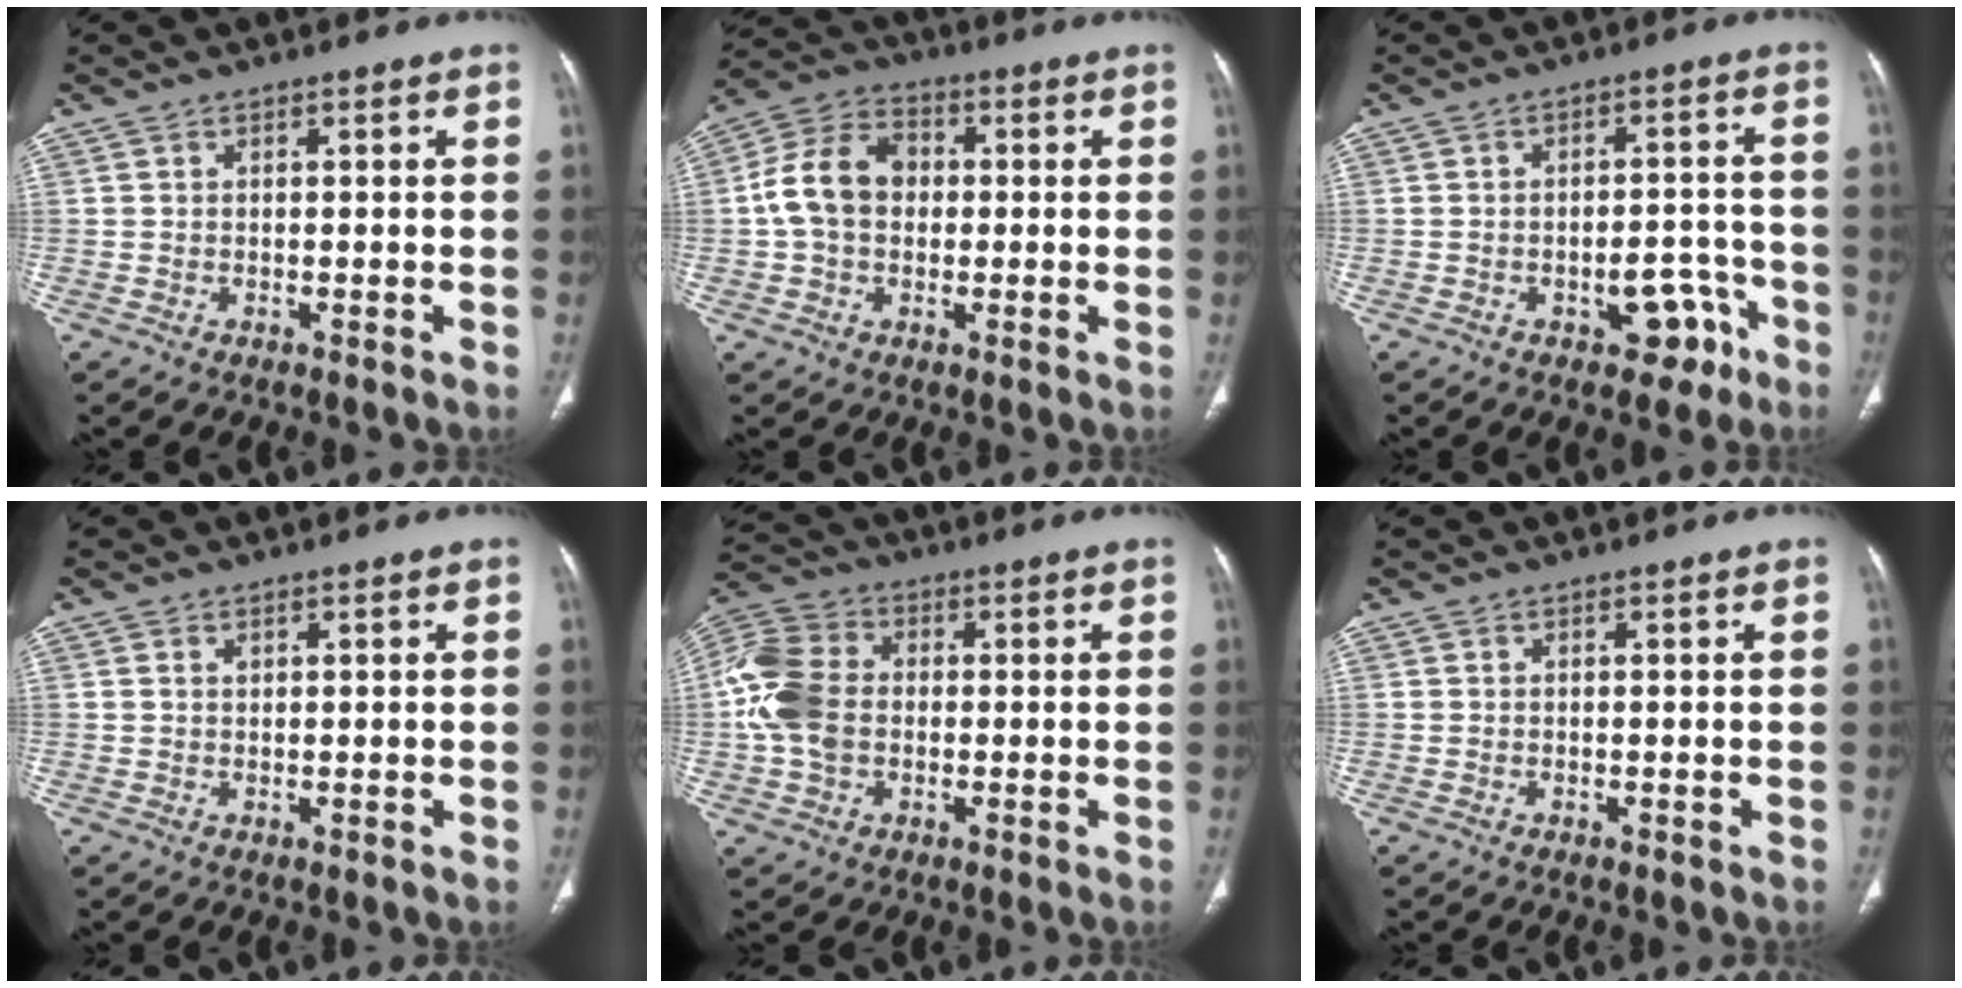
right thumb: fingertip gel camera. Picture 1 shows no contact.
{"total": 10.9, "force": [0.3, 8.2, 7.2], "torque": [-0.123, 0.028, -0.004]}
{"total": 7.1, "force": [-3.8, 4.2, 4.2], "torque": [-0.020, 0.044, -0.043]}
{"total": 0.8, "force": [0.4, 0.5, 0.4], "torque": [-0.008, -0.002, 0.008]}
{"total": 11.5, "force": [-0.4, 8.6, 7.6], "torque": [-0.156, 0.024, -0.016]}
{"total": 0.0}